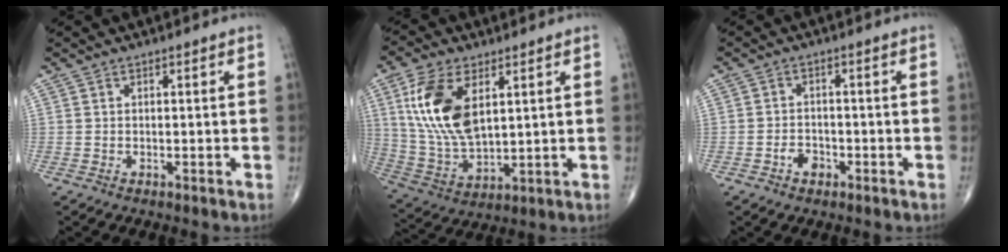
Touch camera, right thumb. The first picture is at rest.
{"total": 15.4, "force": [5.0, 8.0, 12.2], "torque": [-0.242, -0.018, 0.107]}
{"total": 3.0, "force": [-1.5, 2.1, 1.5], "torque": [-0.016, 0.013, -0.026]}